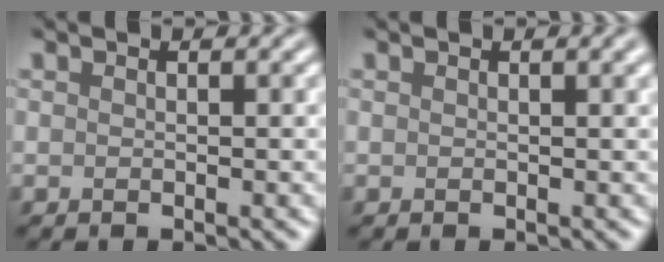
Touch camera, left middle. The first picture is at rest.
{"total": 1.6, "force": [0.7, 0.5, 1.3], "torque": [-0.014, -0.001, 0.002]}